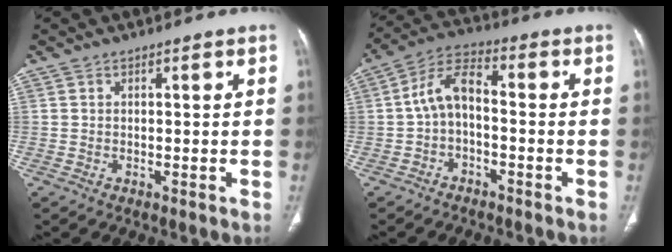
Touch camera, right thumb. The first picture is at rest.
{"total": 7.3, "force": [-1.3, 4.0, 6.0], "torque": [-0.112, 0.033, -0.037]}